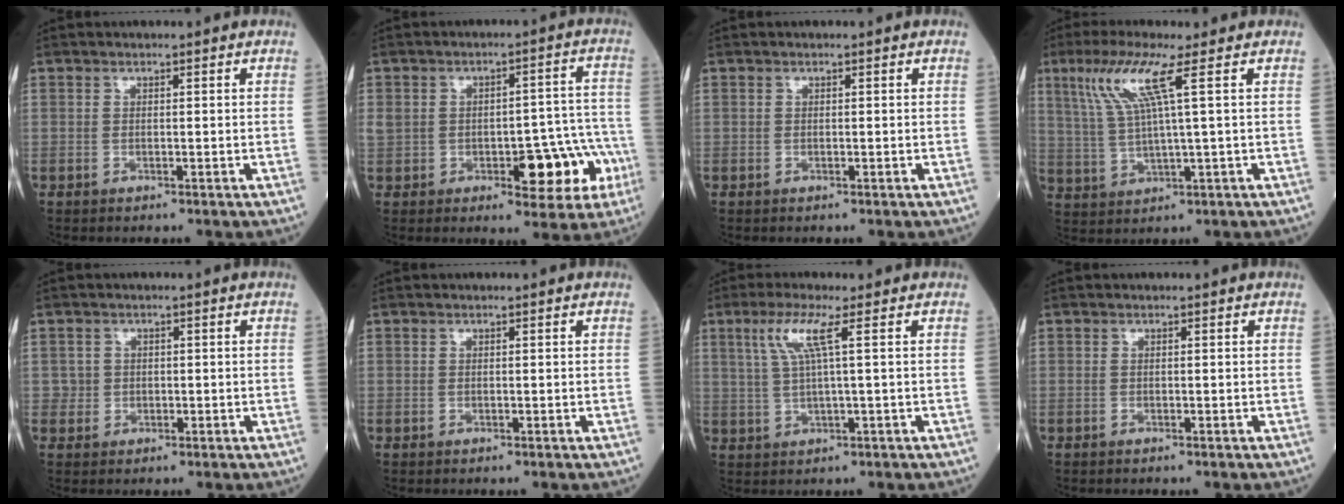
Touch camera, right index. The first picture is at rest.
{"total": 11.5, "force": [-2.8, 5.9, 9.4], "torque": [-0.111, 0.040, -0.019]}
{"total": 0.0}
{"total": 8.3, "force": [3.7, -0.7, 7.4], "torque": [-0.160, 0.008, 0.082]}
{"total": 1.7, "force": [0.1, 1.7, -0.2], "torque": [0.013, 0.007, 0.000]}
{"total": 0.0}
{"total": 5.2, "force": [2.1, -0.5, 4.7], "torque": [-0.102, 0.008, 0.046]}
{"total": 0.0}